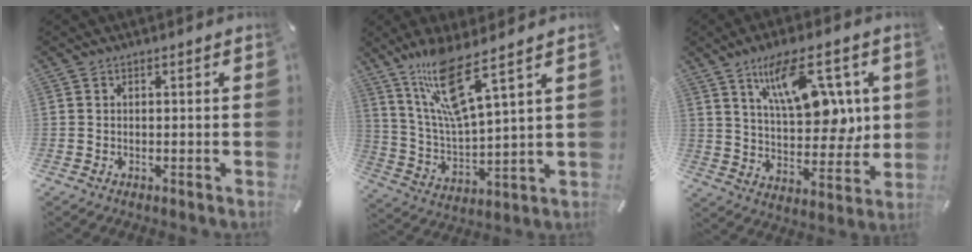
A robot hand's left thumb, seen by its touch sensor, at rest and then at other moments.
{"total": 14.7, "force": [10.1, 2.3, 10.4], "torque": [-0.226, -0.041, 0.170]}
{"total": 16.9, "force": [8.3, 8.3, 12.1], "torque": [-0.188, -0.025, 0.143]}